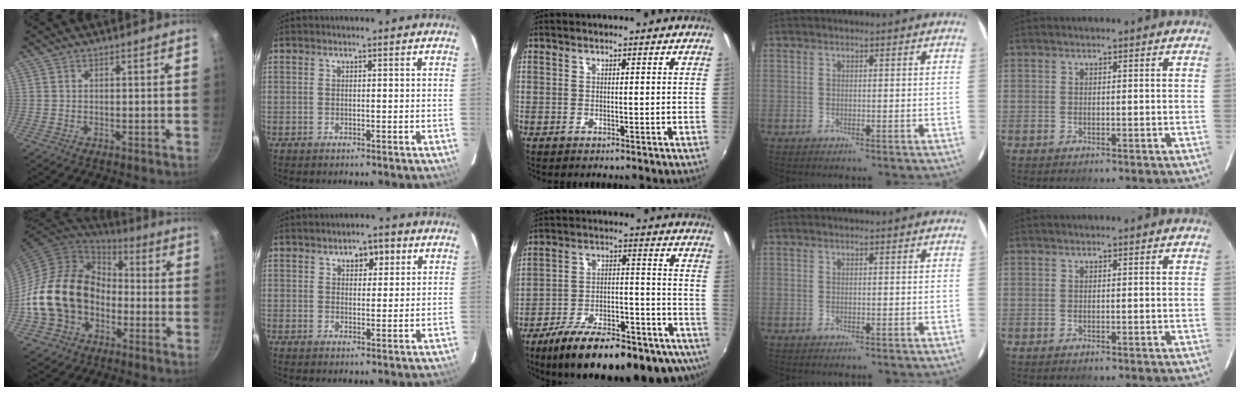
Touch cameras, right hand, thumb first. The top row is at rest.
{"thumb": {"total": 18.6, "force": [-3.8, 14.6, 11.0], "torque": [-0.173, 0.054, -0.071]}, "index": {"total": 4.5, "force": [2.3, 2.7, 2.9], "torque": [-0.037, 0.012, 0.034]}, "middle": {"total": 25.4, "force": [-18.5, 8.6, 15.2], "torque": [-0.253, -0.028, -0.252]}}